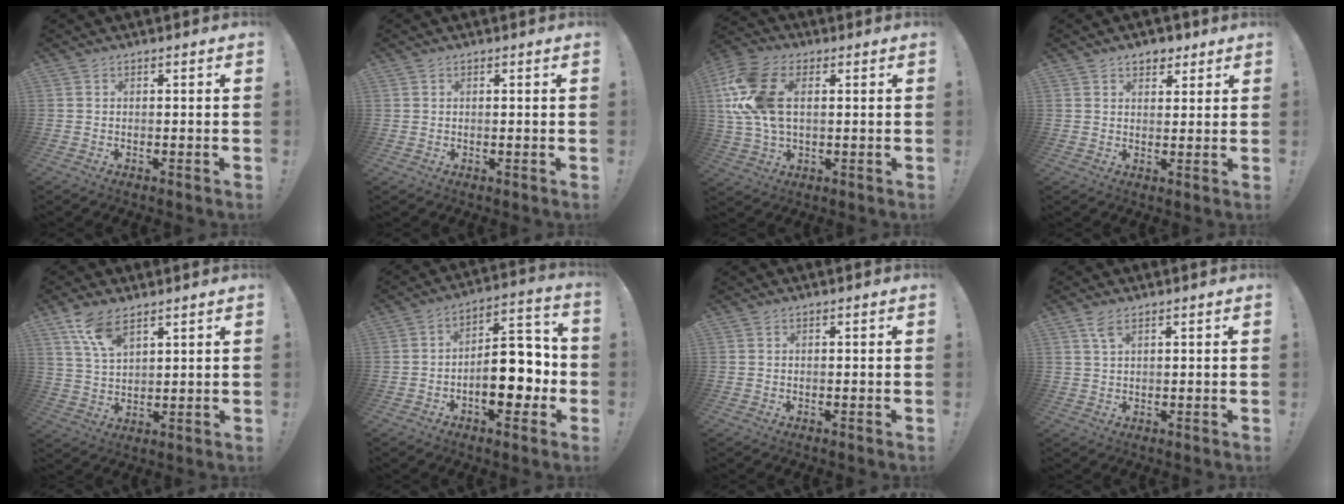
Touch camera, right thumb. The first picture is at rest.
{"total": 1.5, "force": [0.6, 1.4, -0.1], "torque": [0.012, -0.004, 0.008]}
{"total": 15.4, "force": [3.0, 9.8, 11.5], "torque": [-0.237, -0.003, 0.057]}
{"total": 4.4, "force": [2.8, 3.1, 1.4], "torque": [0.002, -0.014, 0.046]}
{"total": 8.8, "force": [6.1, 3.7, 5.2], "torque": [-0.092, -0.029, 0.112]}
{"total": 15.2, "force": [-4.3, 8.2, 12.0], "torque": [-0.150, 0.031, -0.065]}
{"total": 0.0}
{"total": 3.5, "force": [2.1, 1.3, 2.5], "torque": [-0.046, -0.007, 0.036]}